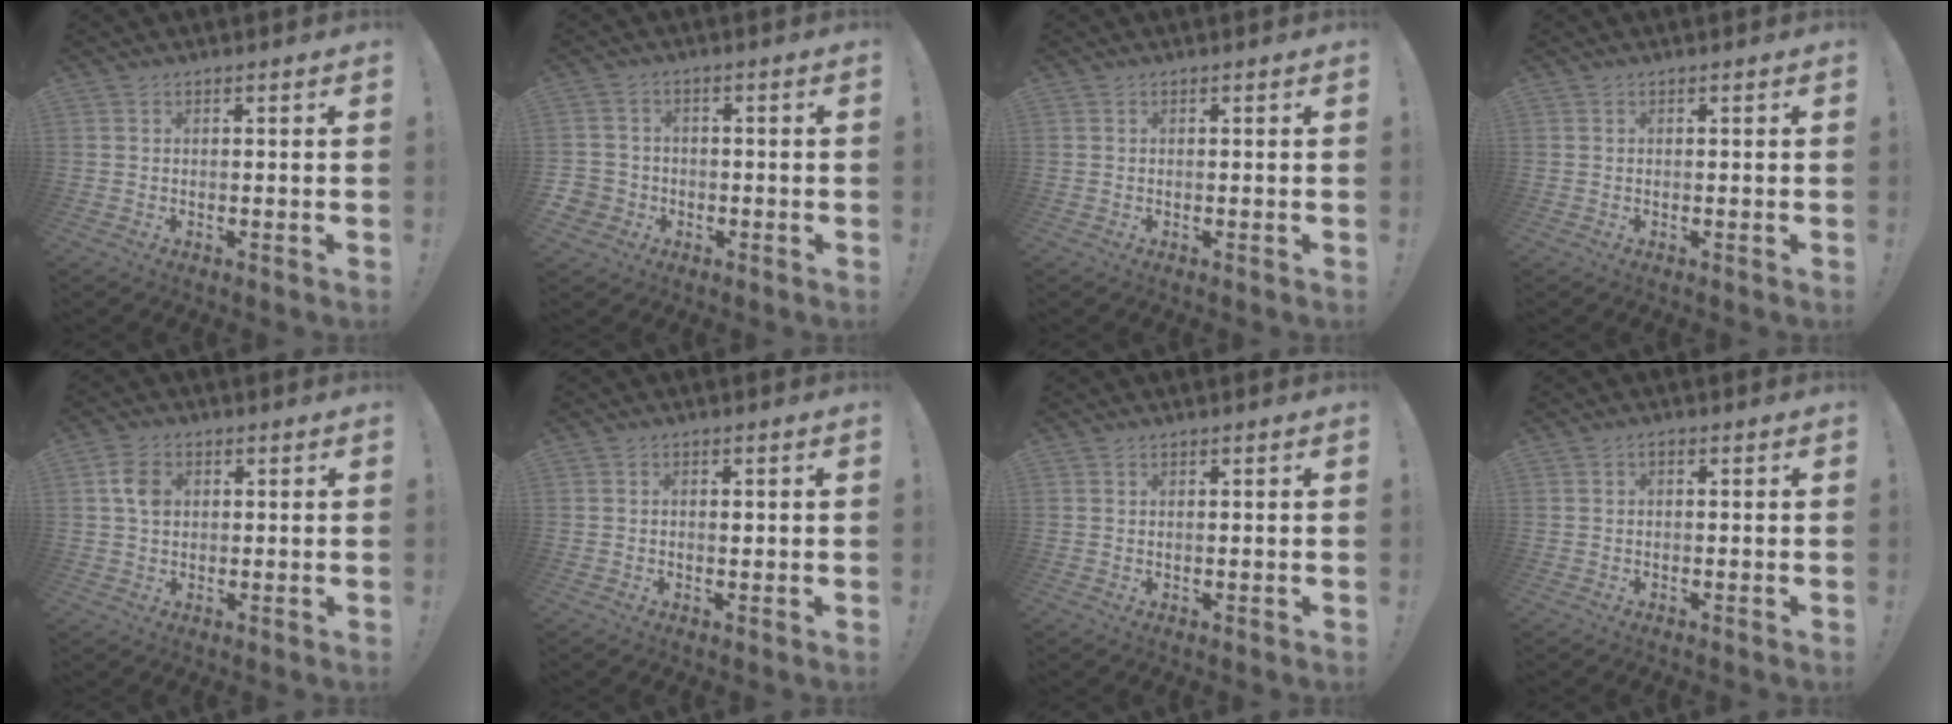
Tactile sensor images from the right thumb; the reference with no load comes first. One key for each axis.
{"total": 4.3, "fx": -1.5, "fy": 3.9, "fz": 1.2, "tx": -0.026, "ty": 0.011, "tz": -0.029}
{"total": 0.0}
{"total": 0.0}
{"total": 6.1, "fx": 1.2, "fy": 4.5, "fz": 3.9, "tx": -0.060, "ty": 0.002, "tz": 0.022}
{"total": 0.6, "fx": 0.2, "fy": 0.6, "fz": 0.0, "tx": 0.002, "ty": 0.001, "tz": 0.002}
{"total": 0.5, "fx": 0.4, "fy": -0.2, "fz": 0.2, "tx": 0.000, "ty": -0.002, "tz": 0.007}
{"total": 0.8, "fx": -0.4, "fy": 0.5, "fz": 0.5, "tx": -0.009, "ty": 0.003, "tz": -0.008}